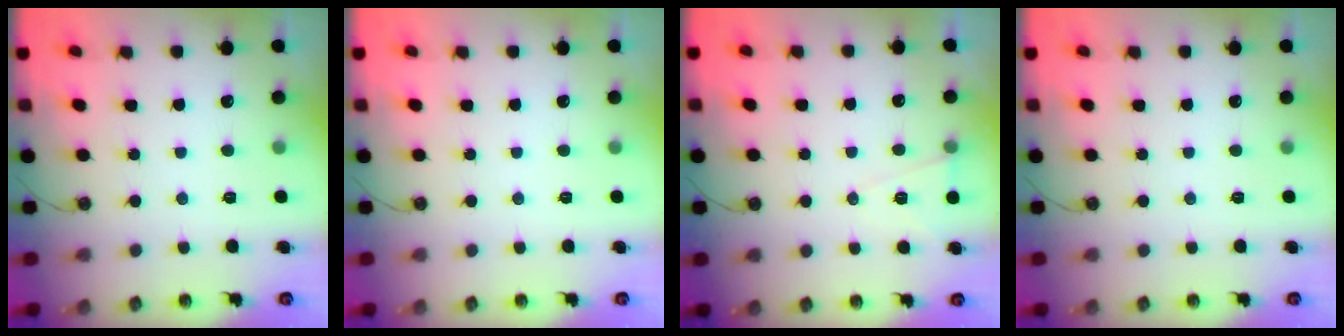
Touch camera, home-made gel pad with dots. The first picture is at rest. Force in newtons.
{"total": 0.0}
{"total": 7.0, "press": 5.4, "slide": 4.6}
{"total": 0.0}